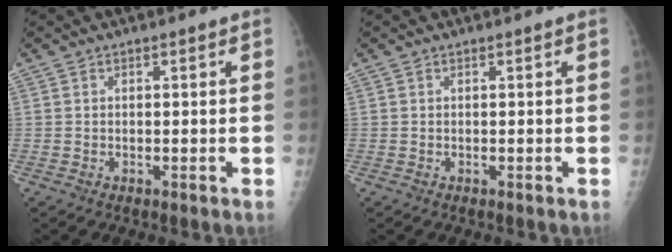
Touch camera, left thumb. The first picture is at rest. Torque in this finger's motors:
{"motor_torque": [1.09, 0.37, -0.04, -0.03, 0.00]}